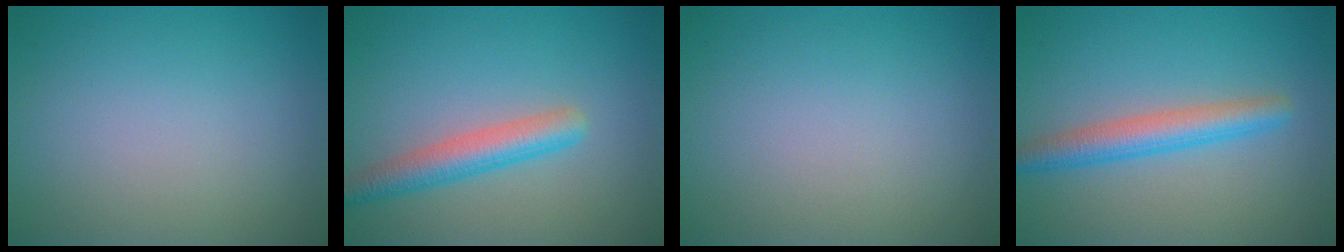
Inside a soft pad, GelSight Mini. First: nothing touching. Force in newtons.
{"total": 3.6, "press": 3.6, "slide": 0.1}
{"total": 0.0}
{"total": 3.7, "press": 3.7, "slide": 0.1}